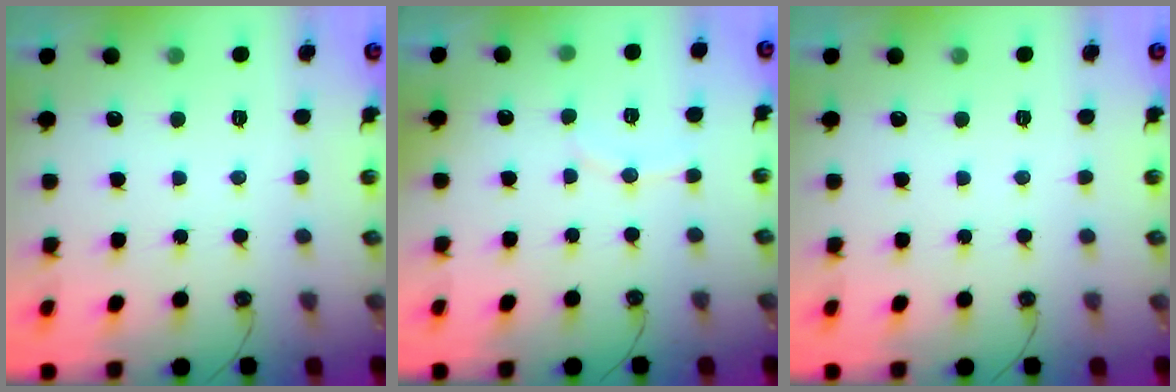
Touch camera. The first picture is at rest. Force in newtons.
{"total": 5.8, "press": 5.4, "slide": 2.1}
{"total": 0.0}